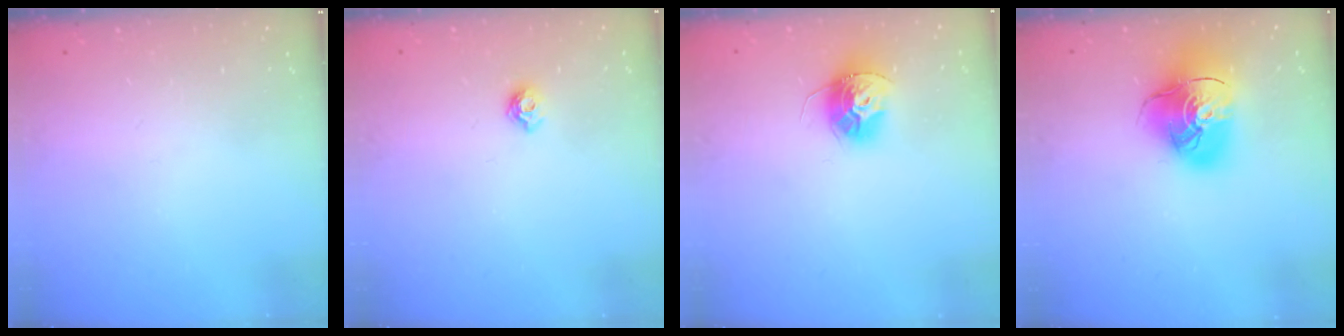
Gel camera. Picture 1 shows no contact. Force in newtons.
{"total": 5.6, "press": 5.6, "slide": 0.9}
{"total": 11.3, "press": 11.3, "slide": 0.7}
{"total": 16.9, "press": 16.8, "slide": 2.0}